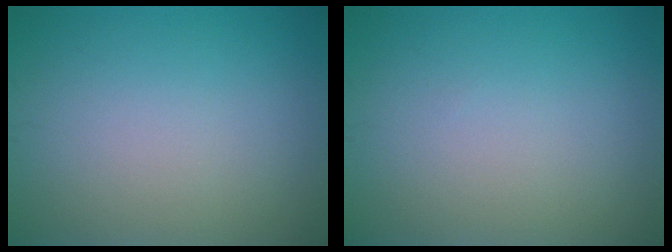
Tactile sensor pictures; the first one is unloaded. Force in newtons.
{"total": 0.0}